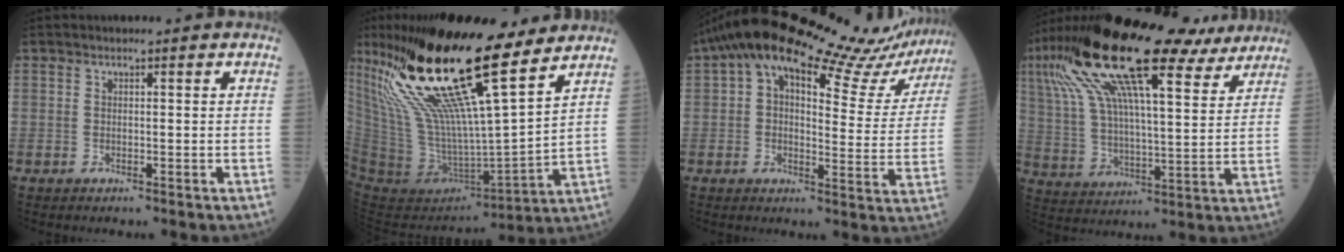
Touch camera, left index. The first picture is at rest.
{"total": 27.3, "force": [17.7, 4.6, 20.2], "torque": [-0.402, 0.002, 0.323]}
{"total": 19.5, "force": [17.3, 3.6, 8.3], "torque": [-0.126, 0.006, 0.211]}
{"total": 25.4, "force": [16.8, 6.2, 18.0], "torque": [-0.341, 0.063, 0.280]}